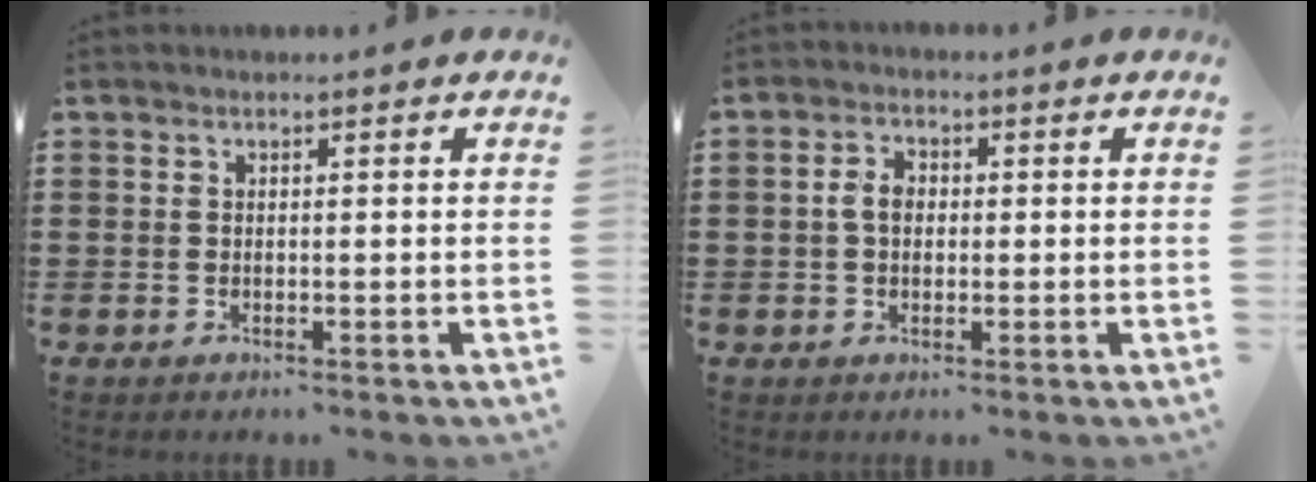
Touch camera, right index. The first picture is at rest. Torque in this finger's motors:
{"motor_torque": [0.36, -0.25, 0.22, 0.05]}